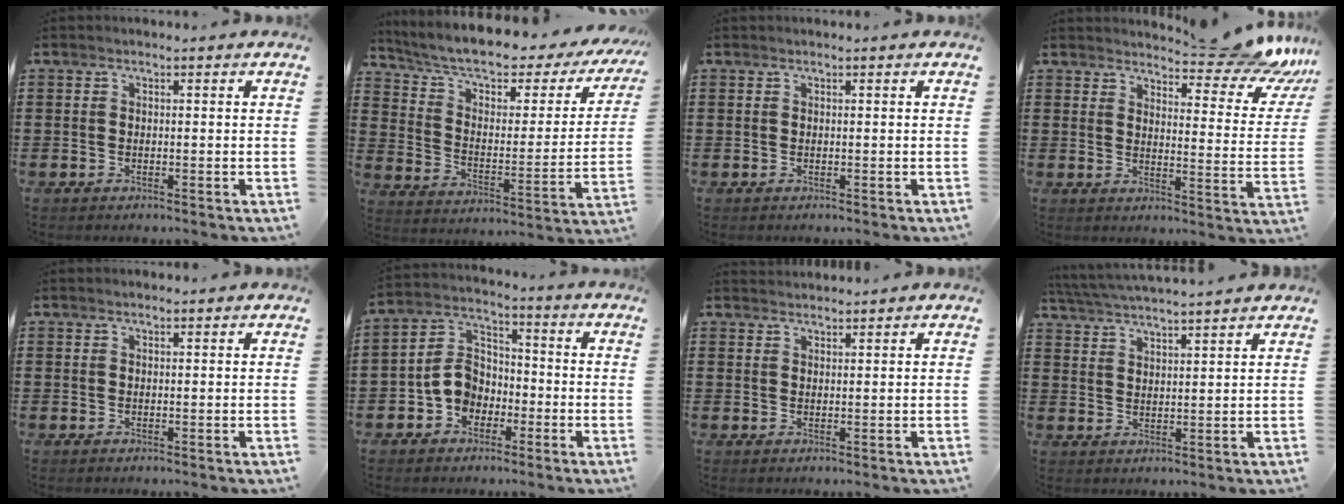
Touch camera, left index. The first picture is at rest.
{"total": 6.6, "force": [4.9, 2.3, 3.8], "torque": [-0.098, -0.034, 0.080]}
{"total": 0.0}
{"total": 9.6, "force": [8.4, 1.6, 4.2], "torque": [-0.057, -0.060, 0.145]}
{"total": 0.5, "force": [0.5, 0.1, 0.3], "torque": [-0.005, 0.000, 0.009]}
{"total": 7.0, "force": [-2.6, 5.6, 3.4], "torque": [-0.090, 0.015, -0.055]}
{"total": 1.4, "force": [1.4, 0.0, 0.0], "torque": [-0.001, 0.000, 0.028]}
{"total": 4.2, "force": [4.1, -0.7, 0.7], "torque": [-0.029, -0.021, 0.071]}